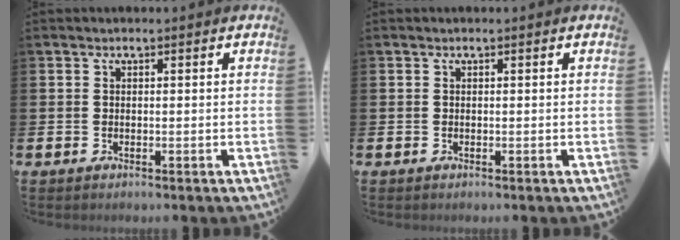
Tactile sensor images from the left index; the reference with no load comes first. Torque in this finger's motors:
{"motor_torque": [0.00, 0.00, 0.01, 0.00]}